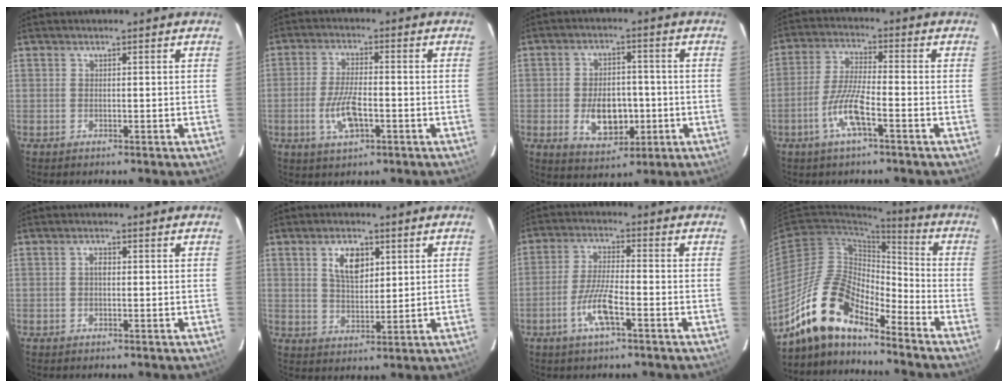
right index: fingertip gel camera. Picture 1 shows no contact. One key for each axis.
{"total": 7.6, "fx": -2.5, "fy": 2.8, "fz": 6.6, "tx": -0.137, "ty": -0.007, "tz": -0.044}
{"total": 9.8, "fx": -2.3, "fy": 6.3, "fz": 7.2, "tx": -0.136, "ty": 0.001, "tz": -0.022}
{"total": 7.8, "fx": -3.8, "fy": 0.9, "fz": 6.7, "tx": -0.143, "ty": -0.004, "tz": -0.074}
{"total": 1.2, "fx": 0.0, "fy": 0.7, "fz": 1.0, "tx": -0.018, "ty": 0.006, "tz": -0.002}
{"total": 6.7, "fx": 2.8, "fy": 3.5, "fz": 5.0, "tx": -0.088, "ty": 0.008, "tz": 0.054}
{"total": 7.2, "fx": -3.5, "fy": 1.1, "fz": 6.2, "tx": -0.130, "ty": -0.005, "tz": -0.067}
{"total": 14.9, "fx": -12.1, "fy": 4.5, "fz": 7.4, "tx": -0.139, "ty": 0.004, "tz": -0.242}